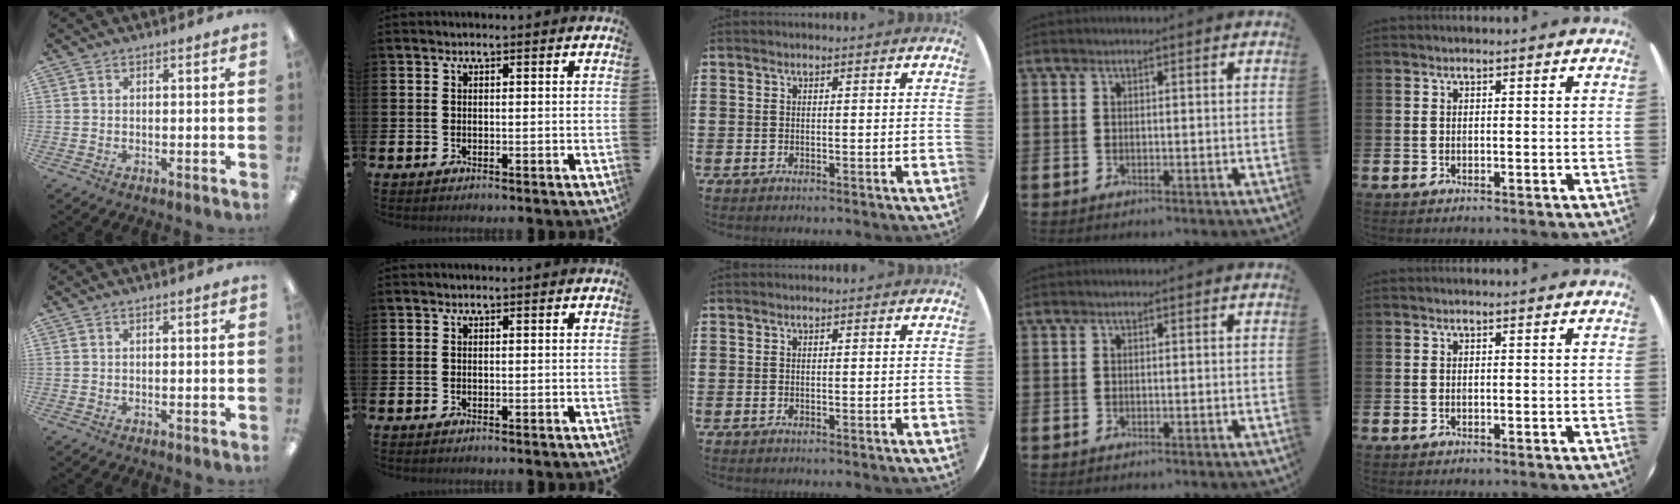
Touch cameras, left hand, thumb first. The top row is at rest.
{}